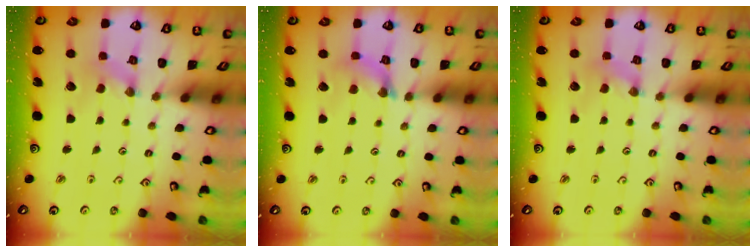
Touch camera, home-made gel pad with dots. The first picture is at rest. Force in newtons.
{"total": 5.0, "press": 5.0, "slide": 0.4}
{"total": 1.0, "press": 1.0, "slide": 0.2}